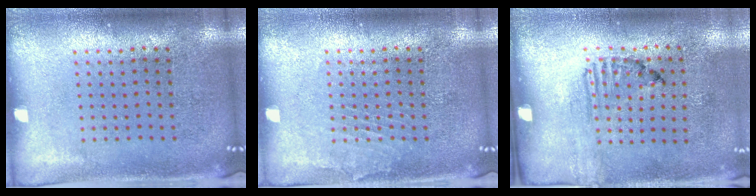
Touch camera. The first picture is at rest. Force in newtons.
{"total": 1.0, "press": 1.0, "slide": 0.1}
{"total": 1.7, "press": 1.0, "slide": 1.3}